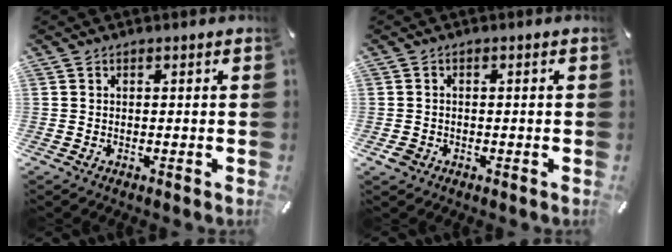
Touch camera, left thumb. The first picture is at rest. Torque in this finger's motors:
{"motor_torque": [-0.10, 0.34, 0.11, 0.02, 0.00]}